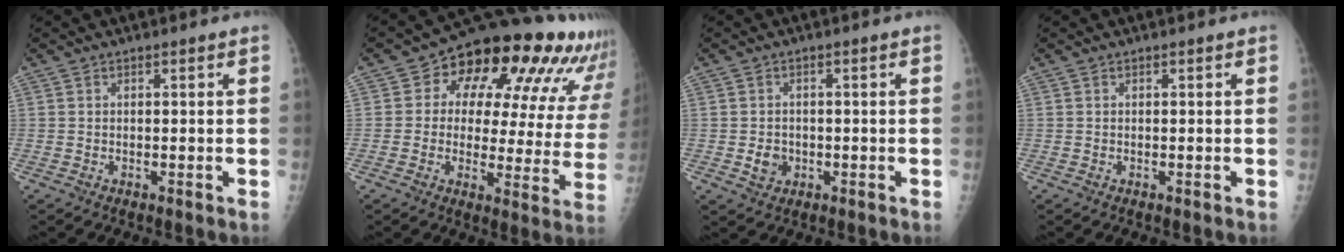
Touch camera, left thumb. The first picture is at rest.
{"total": 22.1, "force": [11.4, 10.7, 15.5], "torque": [-0.167, -0.012, 0.140]}
{"total": 2.9, "force": [-0.6, 2.5, 1.4], "torque": [-0.013, 0.003, -0.005]}
{"total": 0.0}